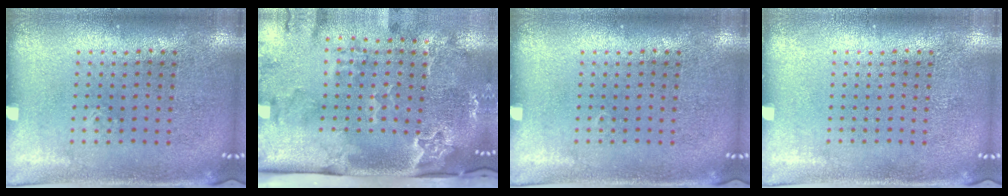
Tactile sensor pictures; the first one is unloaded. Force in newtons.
{"total": 3.4, "press": 2.4, "slide": 2.4}
{"total": 0.0}
{"total": 0.0}